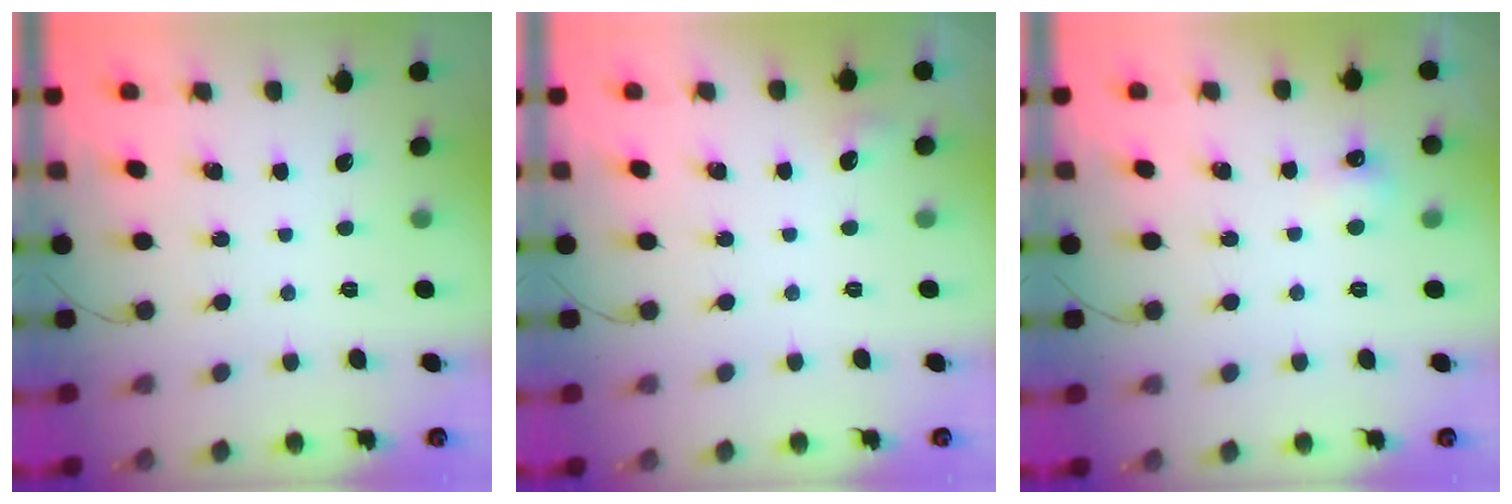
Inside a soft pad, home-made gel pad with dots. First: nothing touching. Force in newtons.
{"total": 4.0, "press": 3.7, "slide": 1.4}
{"total": 5.1, "press": 5.0, "slide": 1.3}